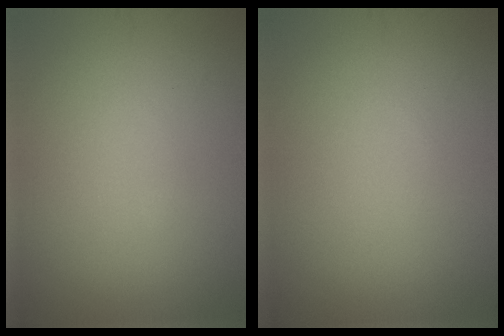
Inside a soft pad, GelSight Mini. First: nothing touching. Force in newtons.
{"total": 0.0}